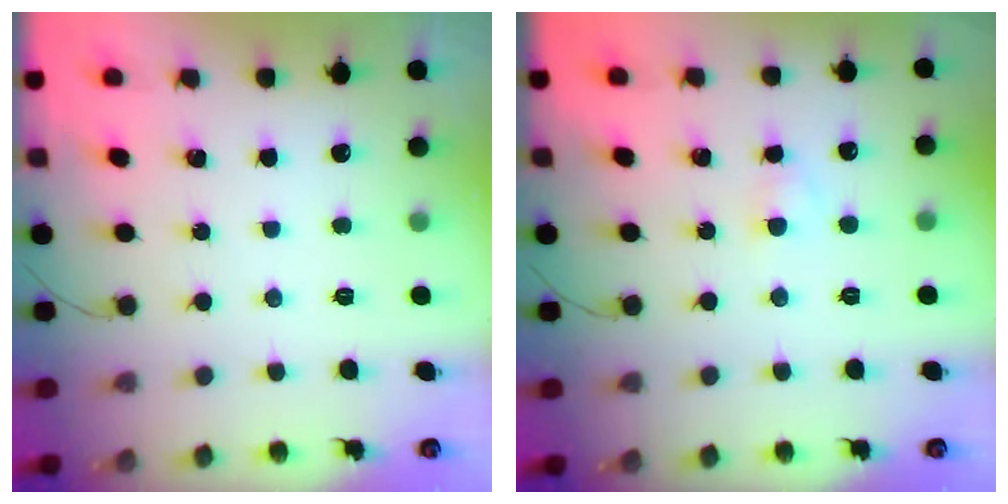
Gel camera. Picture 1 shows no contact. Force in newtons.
{"total": 2.5, "press": 2.3, "slide": 1.1}